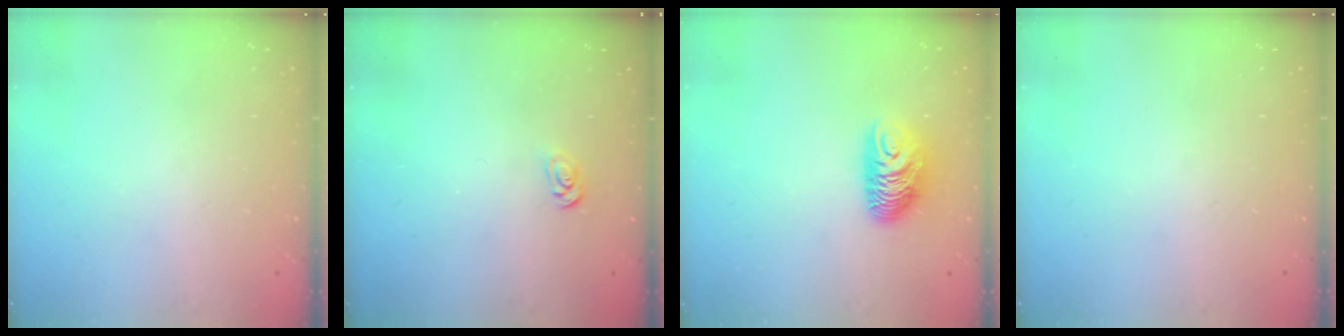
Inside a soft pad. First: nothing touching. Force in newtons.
{"total": 2.1, "press": 2.1, "slide": 0.2}
{"total": 9.5, "press": 9.4, "slide": 0.8}
{"total": 0.0}